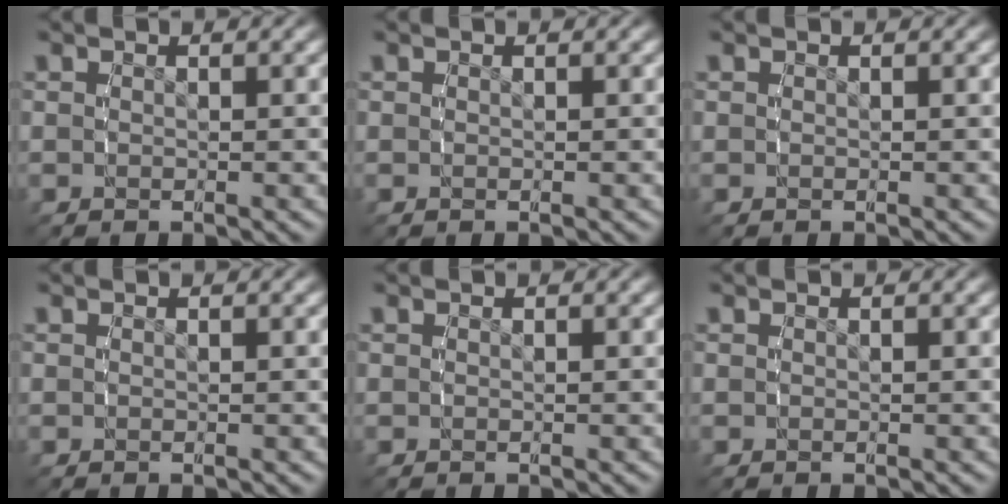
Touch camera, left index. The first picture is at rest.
{"total": 0.0}
{"total": 0.0}
{"total": 0.0}
{"total": 0.0}
{"total": 0.0}